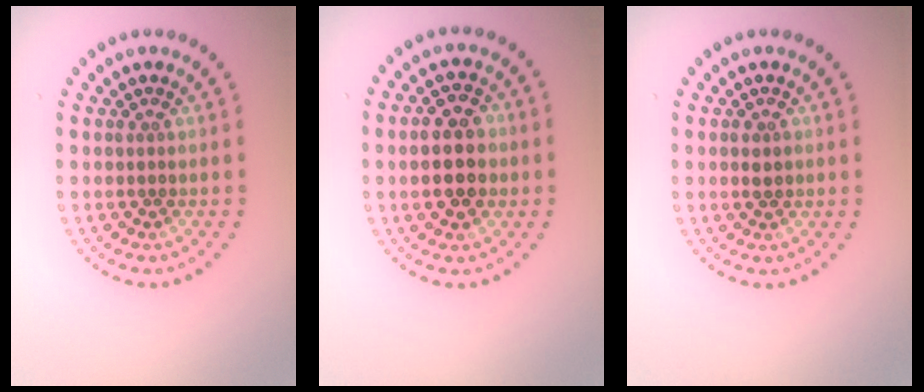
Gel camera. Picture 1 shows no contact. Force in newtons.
{"total": 4.7, "press": 4.7, "slide": 0.3}
{"total": 1.2, "press": 1.2, "slide": 0.1}